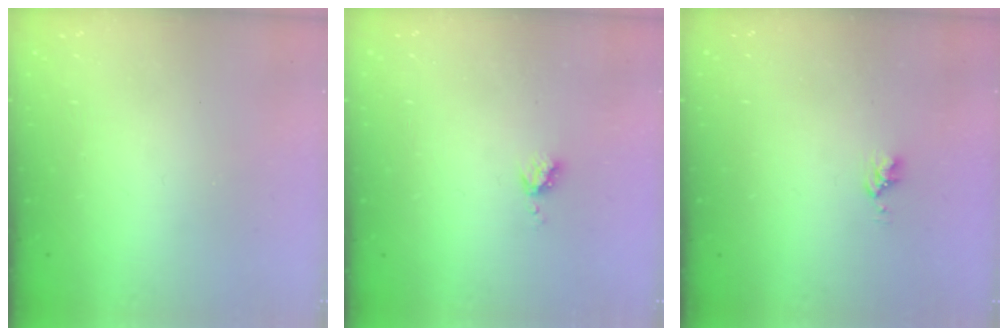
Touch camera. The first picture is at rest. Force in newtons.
{"total": 3.8, "press": 3.7, "slide": 0.6}
{"total": 3.0, "press": 3.0, "slide": 0.4}